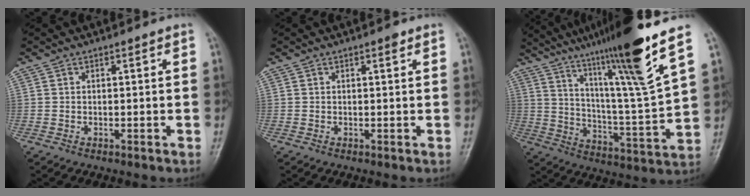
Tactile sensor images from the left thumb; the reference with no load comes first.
{"total": 0.9, "force": [0.5, 0.3, 0.7], "torque": [-0.009, -0.001, 0.006]}
{"total": 21.6, "force": [14.4, 0.3, 16.0], "torque": [-0.244, -0.067, 0.240]}